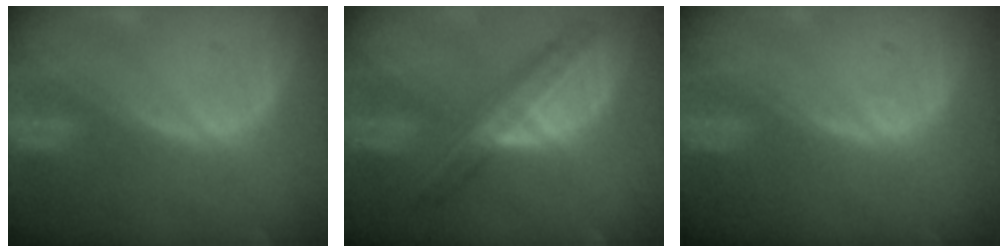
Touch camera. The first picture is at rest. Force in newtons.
{"total": 8.3, "press": 7.1, "slide": 4.4}
{"total": 0.5, "press": 0.5, "slide": 0.1}